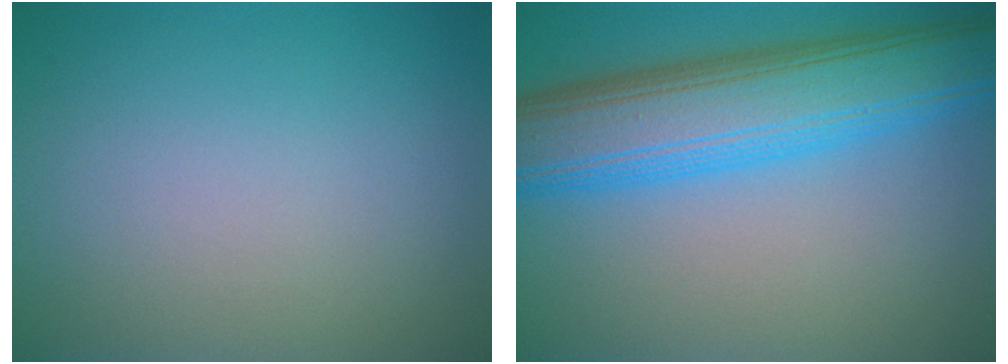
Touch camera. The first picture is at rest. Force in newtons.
{"total": 9.7, "press": 9.7, "slide": 0.1}